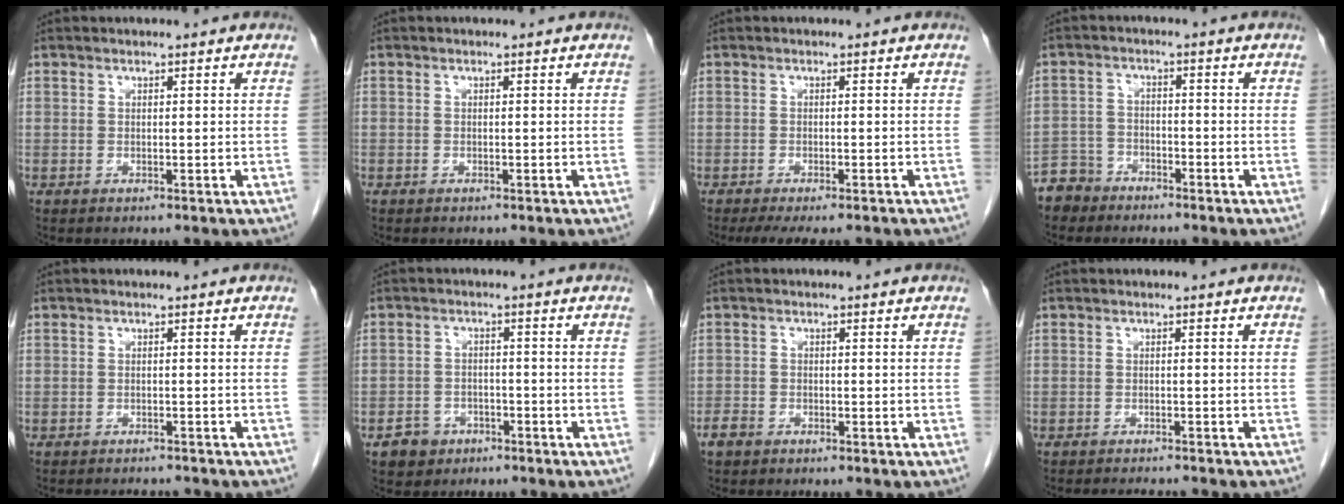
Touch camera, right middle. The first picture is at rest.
{"total": 0.0}
{"total": 7.2, "force": [-5.9, 1.6, 3.8], "torque": [-0.049, -0.011, -0.085]}
{"total": 4.7, "force": [-4.0, 2.4, -0.3], "torque": [0.007, -0.001, -0.080]}
{"total": 3.7, "force": [-3.6, 0.7, 0.8], "torque": [-0.009, -0.006, -0.048]}
{"total": 4.0, "force": [-2.4, 3.1, 0.8], "torque": [-0.010, 0.011, -0.034]}
{"total": 1.9, "force": [-1.5, 1.0, 0.7], "torque": [-0.020, 0.002, -0.024]}
{"total": 3.9, "force": [-3.7, 0.3, 1.1], "torque": [-0.014, -0.010, -0.052]}